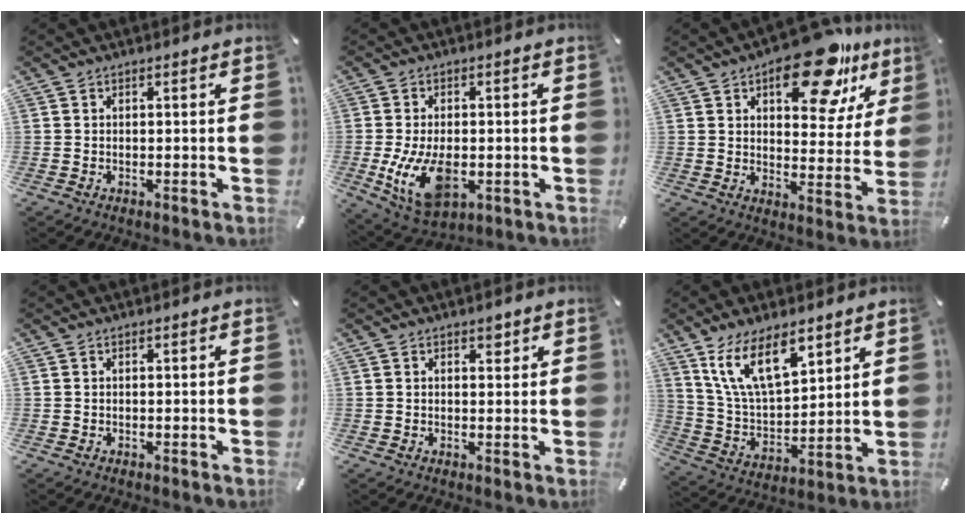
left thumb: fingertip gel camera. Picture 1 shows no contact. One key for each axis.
{"total": 12.0, "fx": -2.2, "fy": 7.4, "fz": 9.3, "tx": -0.198, "ty": -0.008, "tz": -0.034}
{"total": 19.1, "fx": 11.4, "fy": 9.3, "fz": 12.1, "tx": -0.149, "ty": -0.063, "tz": 0.182}
{"total": 0.0}
{"total": 1.8, "fx": 1.1, "fy": 1.2, "fz": 0.7, "tx": 0.000, "ty": -0.003, "tz": 0.016}
{"total": 14.7, "fx": 9.6, "fy": 6.9, "fz": 8.8, "tx": -0.194, "ty": -0.041, "tz": 0.172}